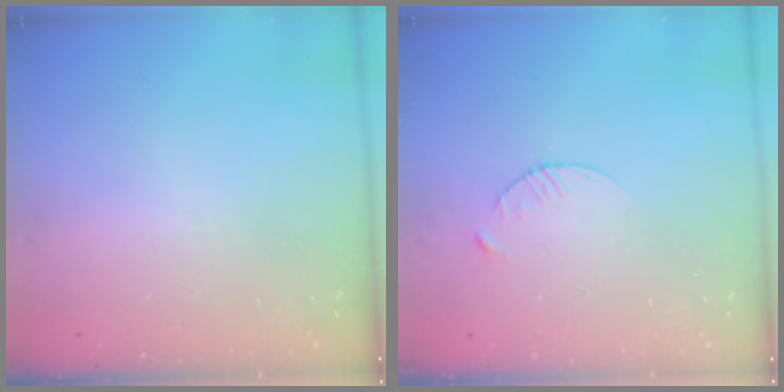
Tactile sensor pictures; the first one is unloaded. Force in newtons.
{"total": 3.6, "press": 3.5, "slide": 0.4}